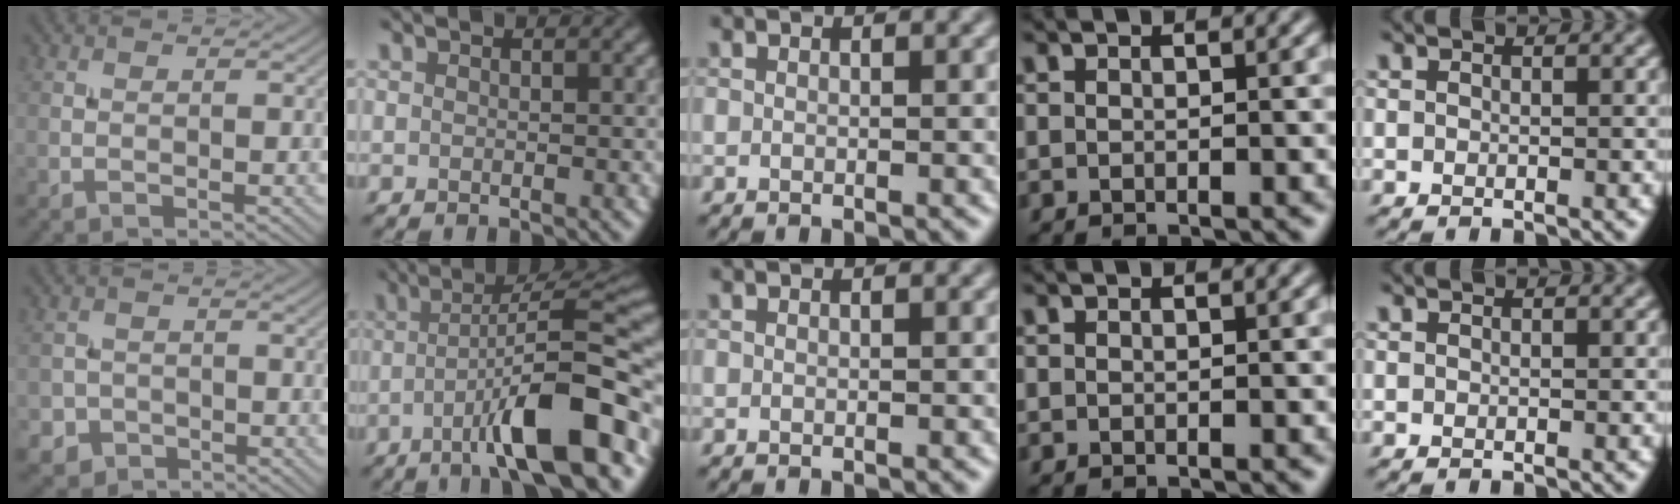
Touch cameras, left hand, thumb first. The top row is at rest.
{"thumb": {"total": 3.2, "force": [-1.6, 2.7, 0.5], "torque": [-0.006, -0.003, -0.036]}, "index": {"total": 11.1, "force": [-4.7, 2.1, 9.8], "torque": [-0.135, 0.017, -0.078]}}